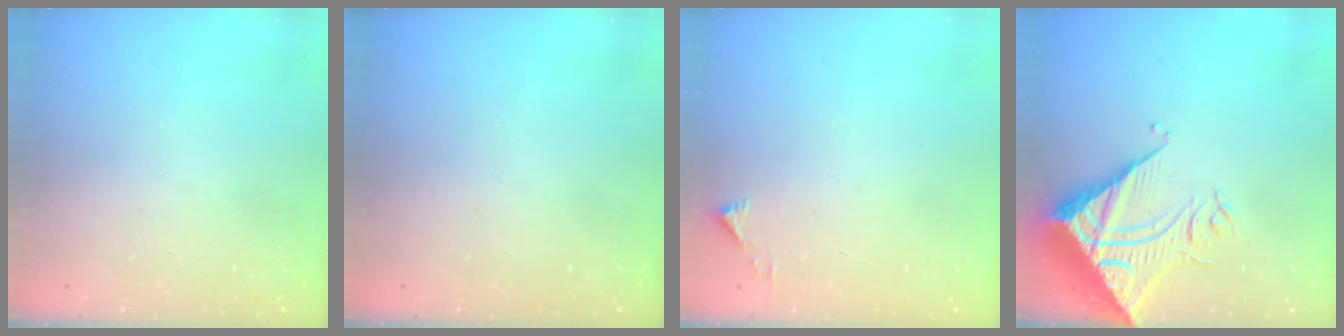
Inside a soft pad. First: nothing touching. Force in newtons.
{"total": 0.0}
{"total": 2.3, "press": 2.3, "slide": 0.2}
{"total": 12.1, "press": 12.0, "slide": 1.2}